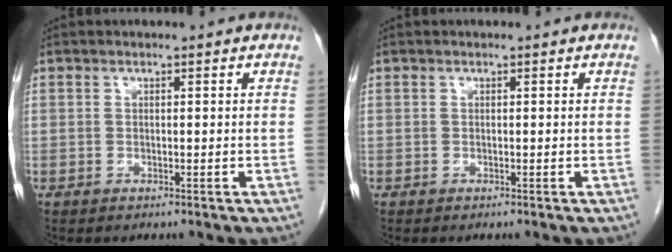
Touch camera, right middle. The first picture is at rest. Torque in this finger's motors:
{"motor_torque": [-0.04, -0.18, -0.03, -0.01]}